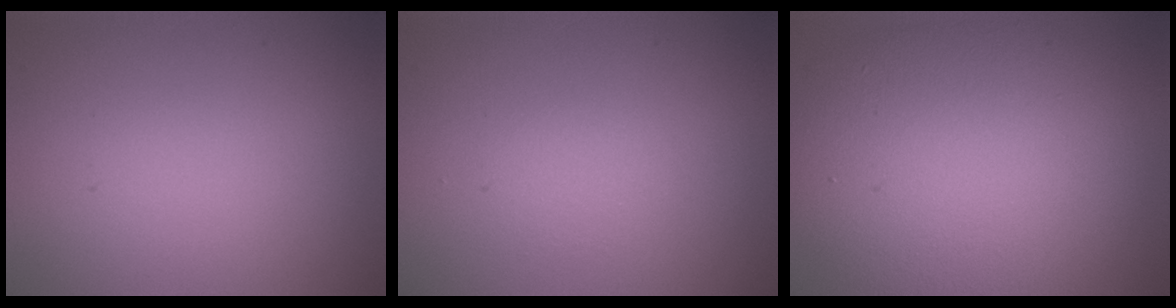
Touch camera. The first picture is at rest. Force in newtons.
{"total": 0.9, "press": 0.9, "slide": 0.1}
{"total": 10.6, "press": 10.6, "slide": 0.5}